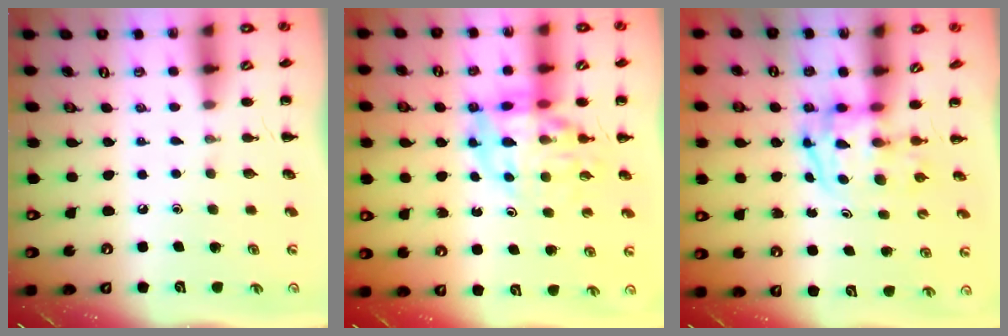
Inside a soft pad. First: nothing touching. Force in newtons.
{"total": 12.4, "press": 11.9, "slide": 3.5}
{"total": 3.9, "press": 3.9, "slide": 0.6}